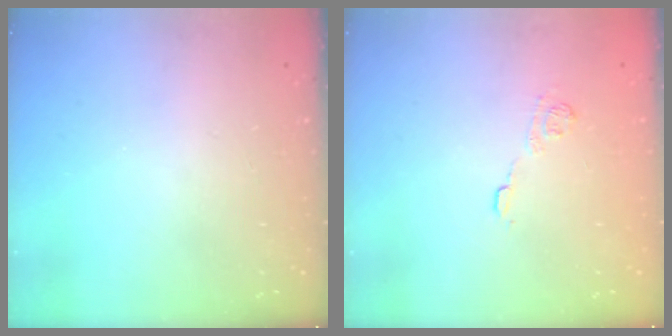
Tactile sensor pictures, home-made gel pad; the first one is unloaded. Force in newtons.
{"total": 9.2, "press": 9.2, "slide": 1.0}